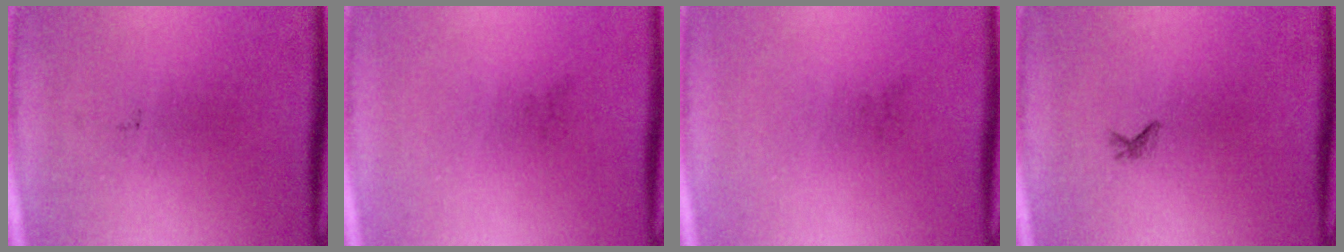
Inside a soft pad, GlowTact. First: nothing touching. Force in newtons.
{"total": 0.0}
{"total": 0.0}
{"total": 0.6}